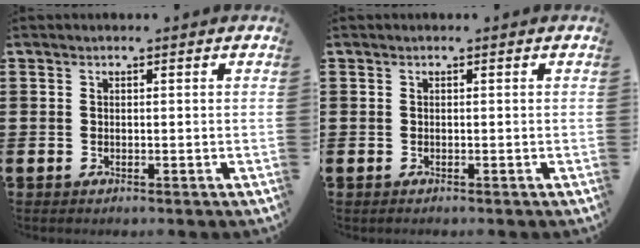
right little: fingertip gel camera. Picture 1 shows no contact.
{"total": 0.9, "force": [-0.6, 0.0, 0.7], "torque": [-0.009, -0.002, -0.011]}